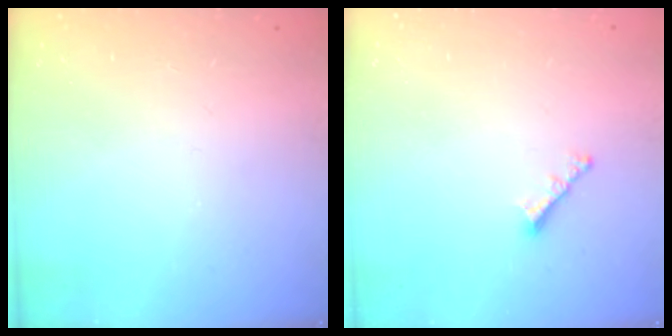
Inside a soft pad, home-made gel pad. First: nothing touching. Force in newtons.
{"total": 2.2, "press": 2.2, "slide": 0.5}